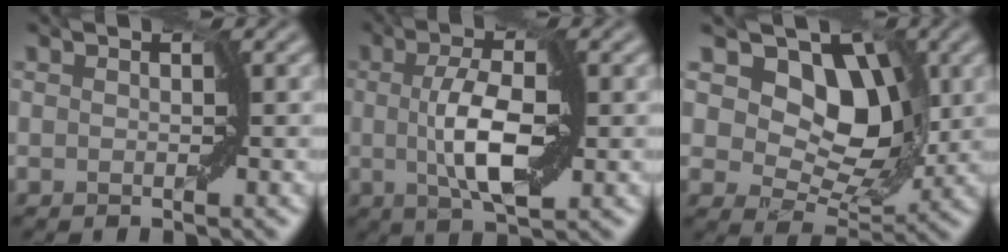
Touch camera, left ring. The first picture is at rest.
{"total": 5.5, "force": [-0.1, 1.6, 5.2], "torque": [-0.110, -0.002, -0.003]}
{"total": 13.0, "force": [6.2, 8.3, 7.8], "torque": [-0.117, 0.027, 0.080]}